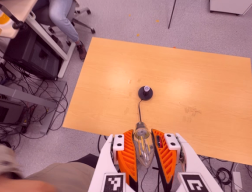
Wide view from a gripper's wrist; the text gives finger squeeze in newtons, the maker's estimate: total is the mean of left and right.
{"total": 20.4, "left": 22.6, "right": 18.3}